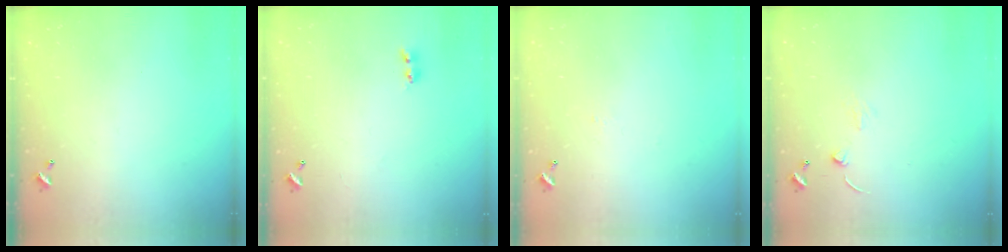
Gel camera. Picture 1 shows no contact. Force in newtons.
{"total": 2.2, "press": 2.1, "slide": 0.6}
{"total": 1.7, "press": 1.6, "slide": 0.3}
{"total": 0.9, "press": 0.9, "slide": 0.3}